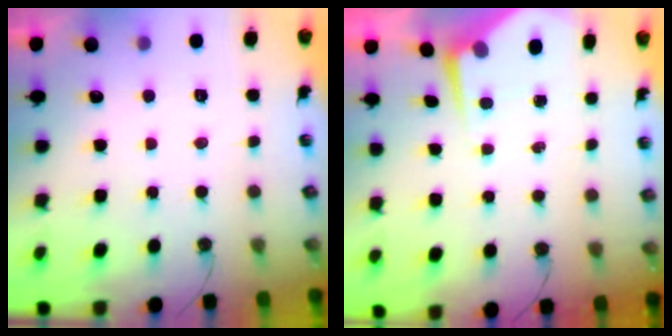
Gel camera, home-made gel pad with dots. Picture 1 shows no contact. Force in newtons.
{"total": 4.4, "press": 4.4, "slide": 0.4}